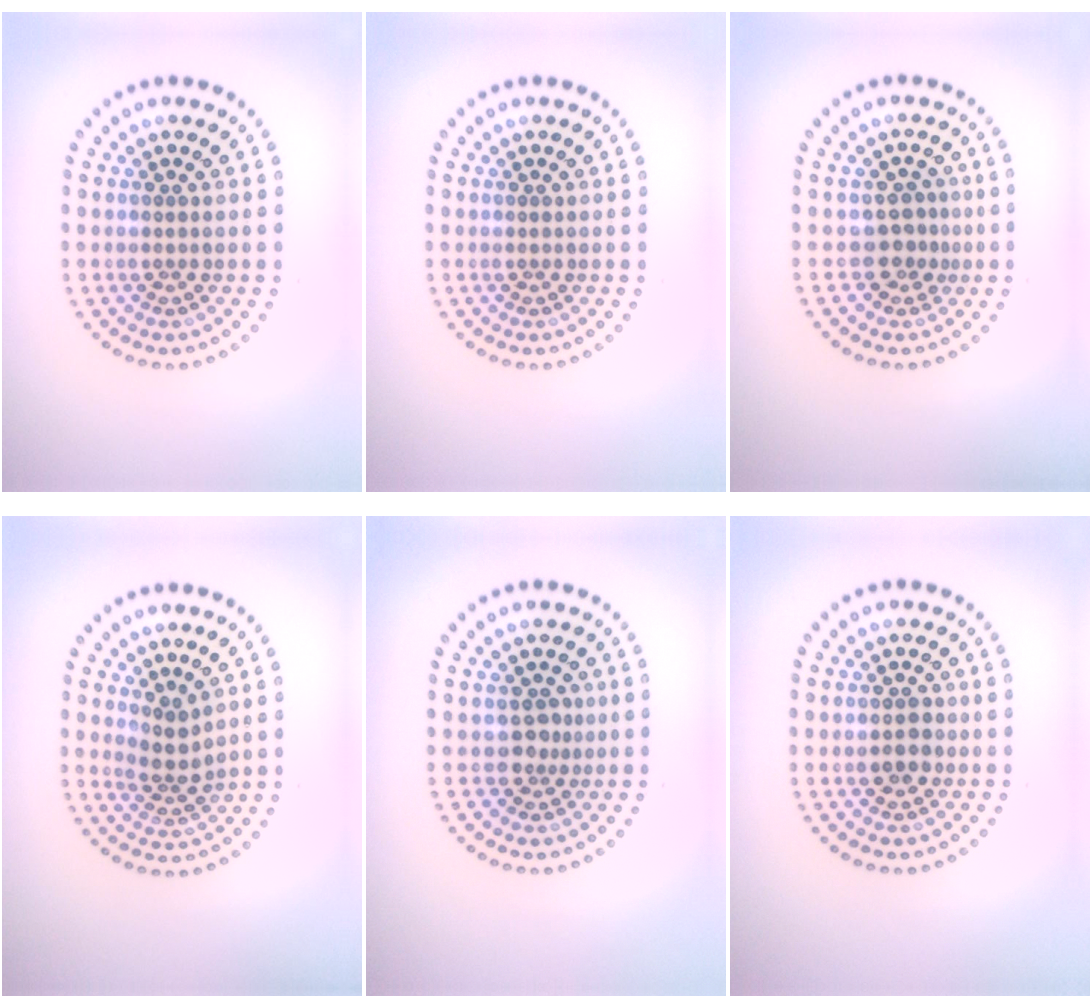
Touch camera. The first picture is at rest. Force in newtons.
{"total": 0.0}
{"total": 2.3, "press": 1.5, "slide": 1.7}
{"total": 2.3, "press": 1.6, "slide": 1.7}
{"total": 1.8, "press": 1.4, "slide": 1.1}
{"total": 1.8, "press": 1.7, "slide": 0.4}